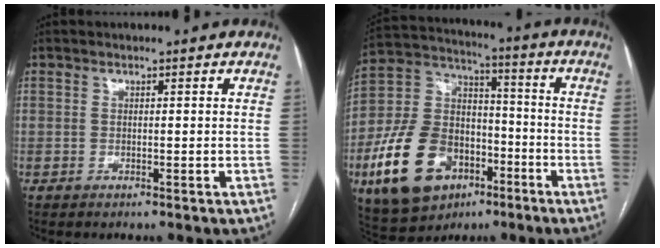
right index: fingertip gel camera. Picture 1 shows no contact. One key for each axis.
{"total": 18.4, "fx": -7.9, "fy": 12.3, "fz": 11.2, "tx": -0.243, "ty": 0.025, "tz": -0.130}